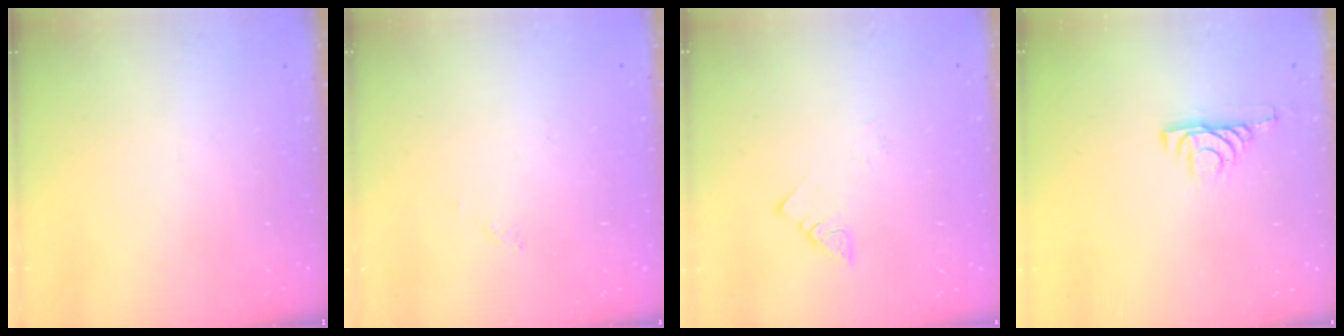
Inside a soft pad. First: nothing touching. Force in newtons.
{"total": 1.6, "press": 1.5, "slide": 0.3}
{"total": 1.5, "press": 1.5, "slide": 0.3}
{"total": 5.4, "press": 5.4, "slide": 0.7}